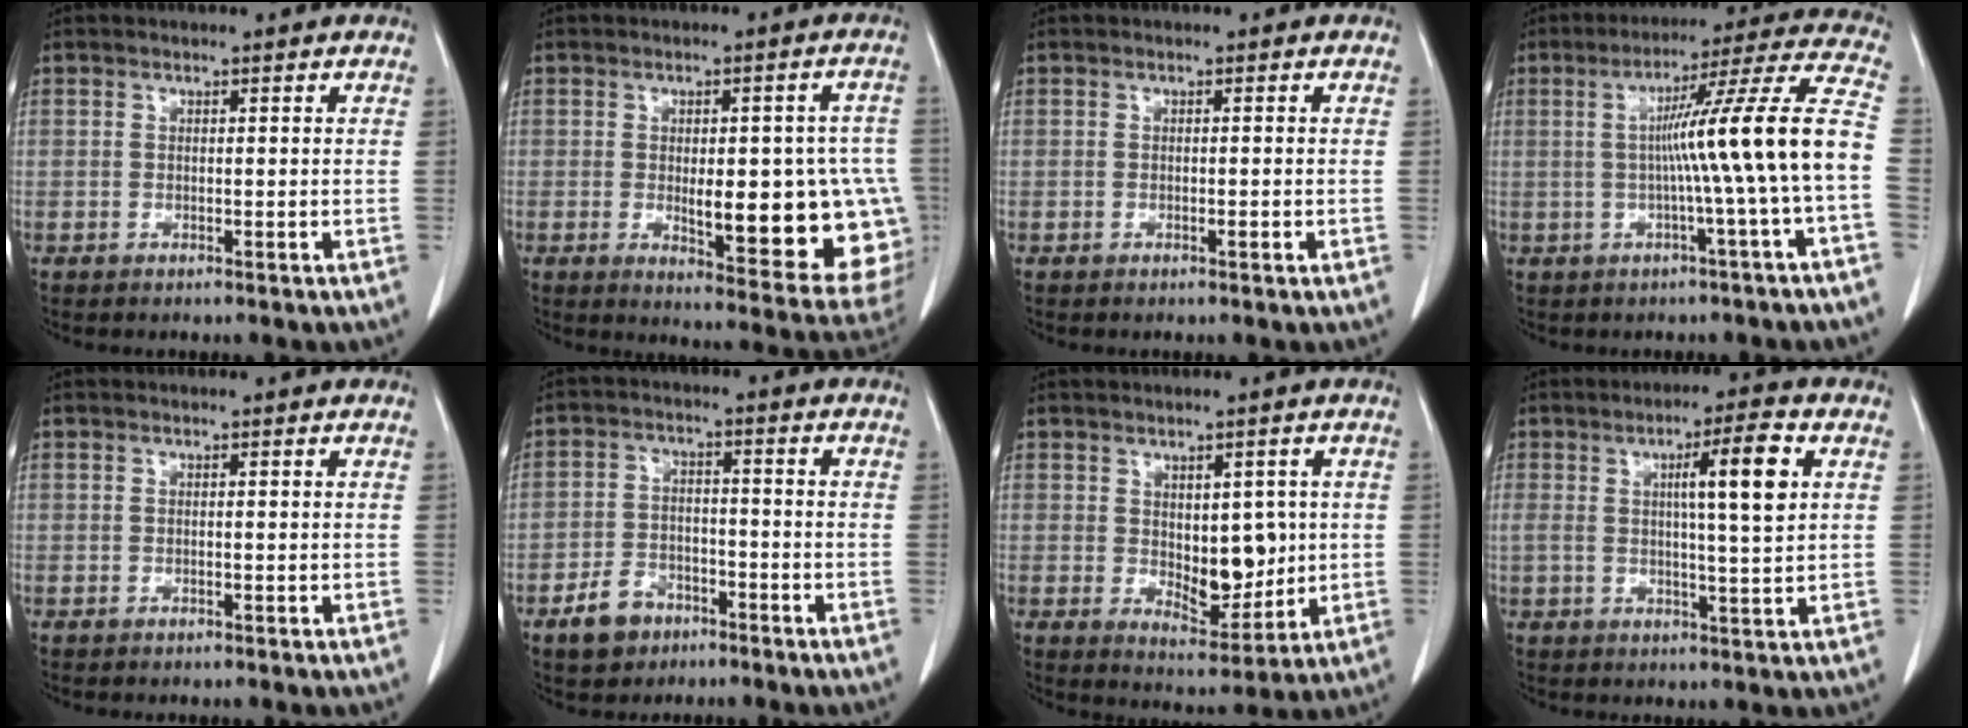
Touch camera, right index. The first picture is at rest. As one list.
[{"total": 18.5, "force": [-2.4, 5.7, 17.4], "torque": [-0.137, 0.012, -0.003]}, {"total": 0.8, "force": [-0.3, 0.1, 0.7], "torque": [-0.010, 0.000, -0.002]}, {"total": 14.5, "force": [-1.5, -2.4, 14.2], "torque": [-0.200, 0.016, -0.027]}, {"total": 0.0}, {"total": 6.1, "force": [-4.0, 4.0, 2.3], "torque": [-0.053, 0.007, -0.066]}, {"total": 7.4, "force": [0.5, 3.9, 6.3], "torque": [-0.084, -0.005, 0.025]}, {"total": 8.2, "force": [2.2, 0.2, 7.9], "torque": [-0.127, 0.007, 0.034]}]